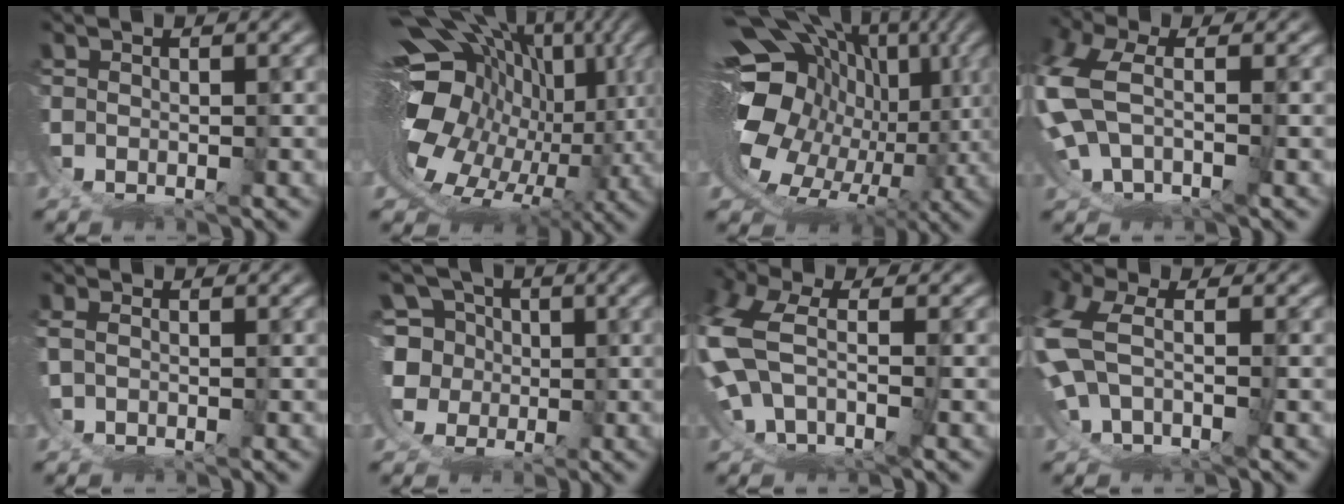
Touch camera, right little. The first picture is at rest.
{"total": 20.4, "force": [1.1, 13.9, 14.9], "torque": [-0.246, -0.045, 0.033]}
{"total": 18.0, "force": [0.0, 12.7, 12.7], "torque": [-0.217, -0.057, 0.025]}
{"total": 4.6, "force": [0.1, 2.7, 3.7], "torque": [-0.111, -0.010, 0.009]}
{"total": 0.8, "force": [0.0, -0.8, 0.2], "torque": [-0.008, -0.002, 0.010]}
{"total": 11.0, "force": [0.1, 10.1, 4.4], "torque": [-0.130, -0.045, 0.004]}
{"total": 5.6, "force": [-0.4, 3.8, 4.1], "torque": [-0.120, -0.013, -0.005]}
{"total": 4.3, "force": [0.0, 2.4, 3.6], "torque": [-0.101, -0.009, 0.005]}